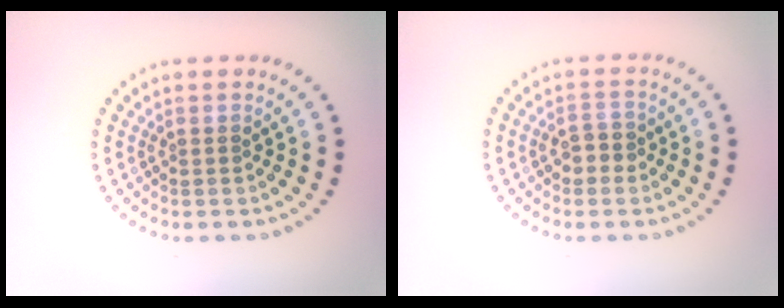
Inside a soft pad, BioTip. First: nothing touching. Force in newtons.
{"total": 1.9, "press": 1.8, "slide": 0.5}